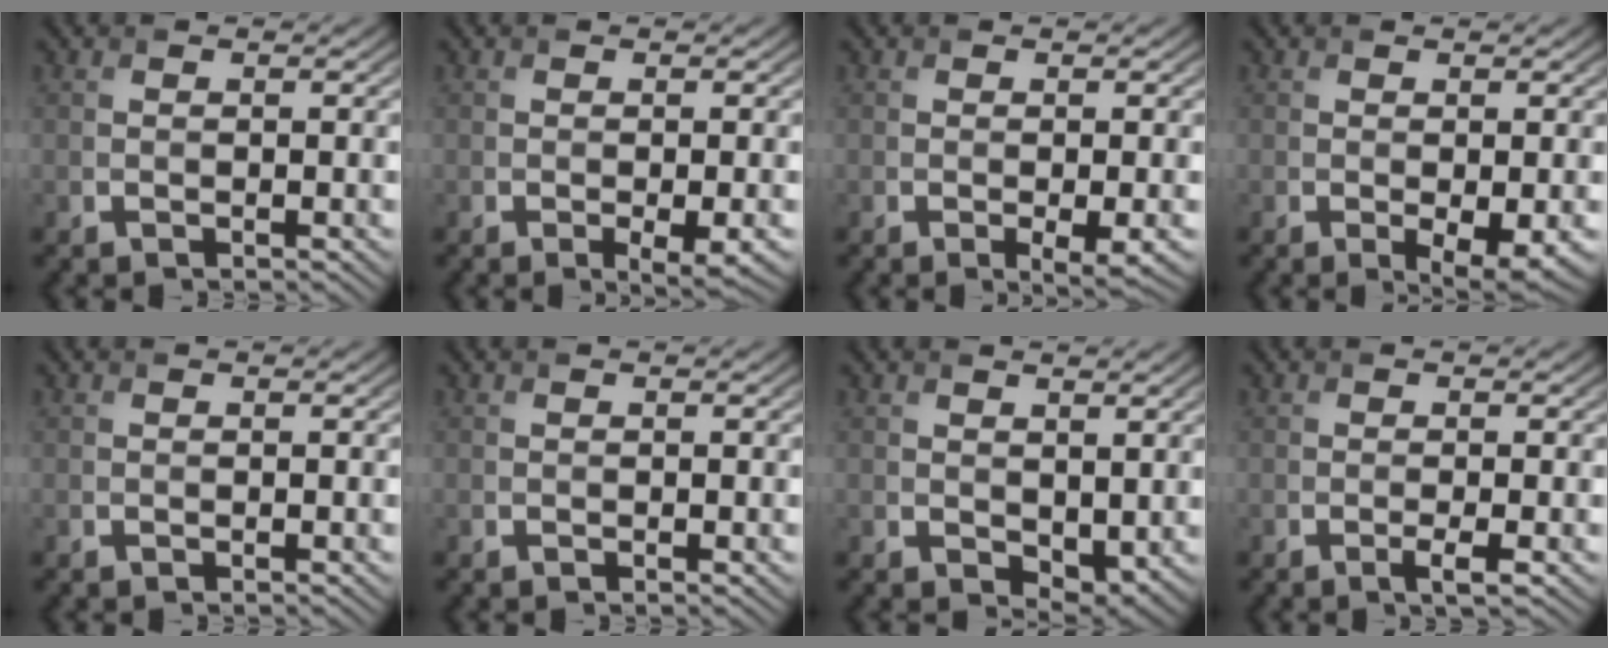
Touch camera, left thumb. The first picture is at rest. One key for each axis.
{"total": 2.3, "fx": -0.9, "fy": 0.4, "fz": 2.1, "tx": -0.038, "ty": -0.007, "tz": -0.012}
{"total": 2.0, "fx": -0.6, "fy": 0.2, "fz": 1.9, "tx": -0.033, "ty": -0.005, "tz": -0.008}
{"total": 3.2, "fx": -1.0, "fy": 1.0, "fz": 2.9, "tx": -0.048, "ty": -0.012, "tz": -0.009}
{"total": 0.0}
{"total": 0.0}
{"total": 2.6, "fx": 1.0, "fy": 1.7, "fz": 1.8, "tx": -0.036, "ty": -0.009, "tz": 0.023}
{"total": 1.4, "fx": -0.5, "fy": 0.1, "fz": 1.4, "tx": -0.023, "ty": -0.002, "tz": -0.012}